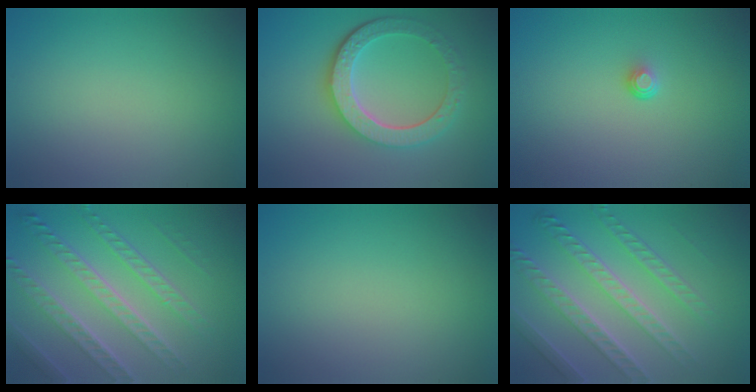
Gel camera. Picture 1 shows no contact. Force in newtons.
{"total": 6.2, "press": 4.6, "slide": 4.2}
{"total": 0.9, "press": 0.5, "slide": 0.7}
{"total": 7.4, "press": 5.3, "slide": 5.2}
{"total": 0.0}
{"total": 5.1, "press": 4.9, "slide": 1.7}